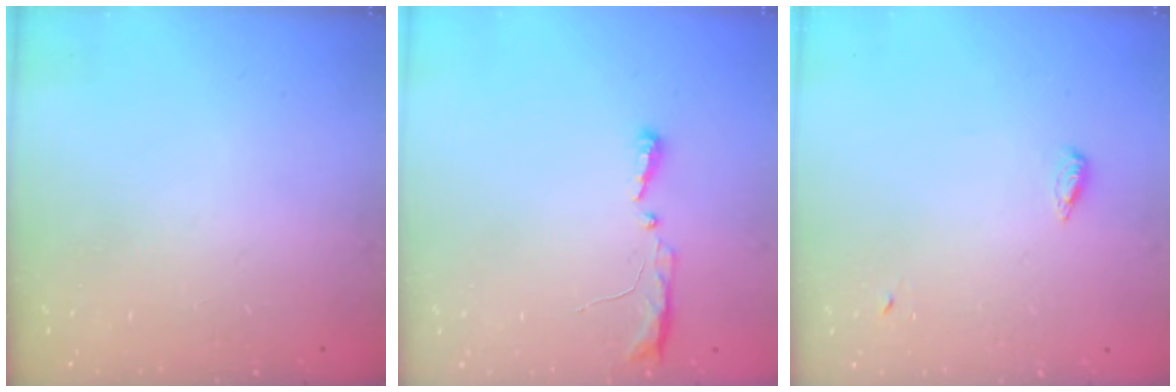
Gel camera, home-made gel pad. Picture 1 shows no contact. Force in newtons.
{"total": 8.2, "press": 5.2, "slide": 6.2}
{"total": 3.1, "press": 3.0, "slide": 0.7}